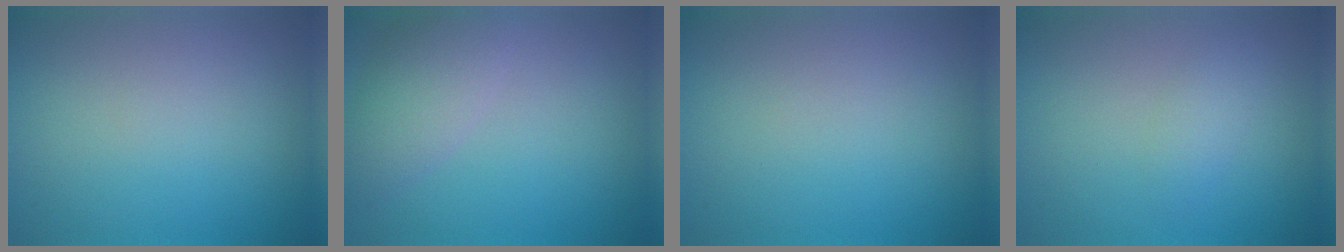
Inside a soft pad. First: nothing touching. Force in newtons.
{"total": 3.8, "press": 3.8, "slide": 0.4}
{"total": 0.0}
{"total": 1.4, "press": 1.4, "slide": 0.0}